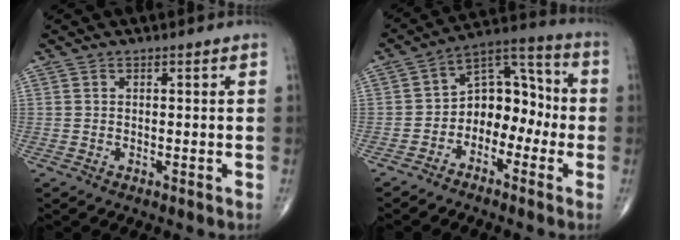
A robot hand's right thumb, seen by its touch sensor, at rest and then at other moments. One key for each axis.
{"total": 11.0, "fx": -2.8, "fy": 7.6, "fz": 7.3, "tx": -0.072, "ty": 0.058, "tz": -0.061}